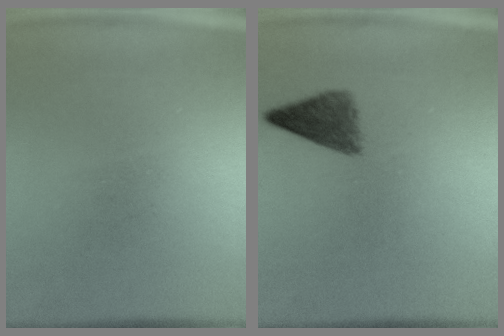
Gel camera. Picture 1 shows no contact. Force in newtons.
{"total": 4.3}